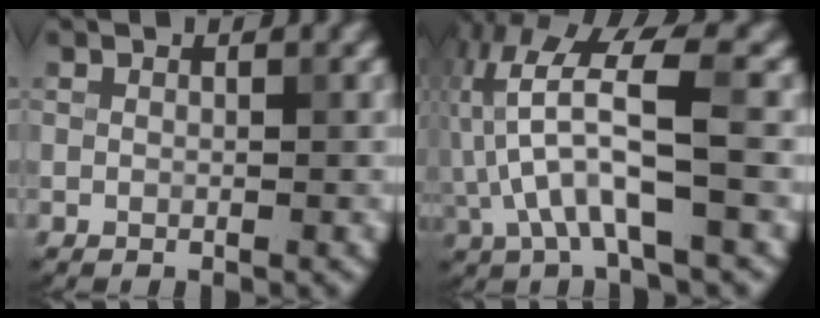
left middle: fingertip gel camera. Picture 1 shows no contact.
{"total": 8.0, "force": [-1.2, 2.4, 7.6], "torque": [-0.165, 0.020, -0.026]}